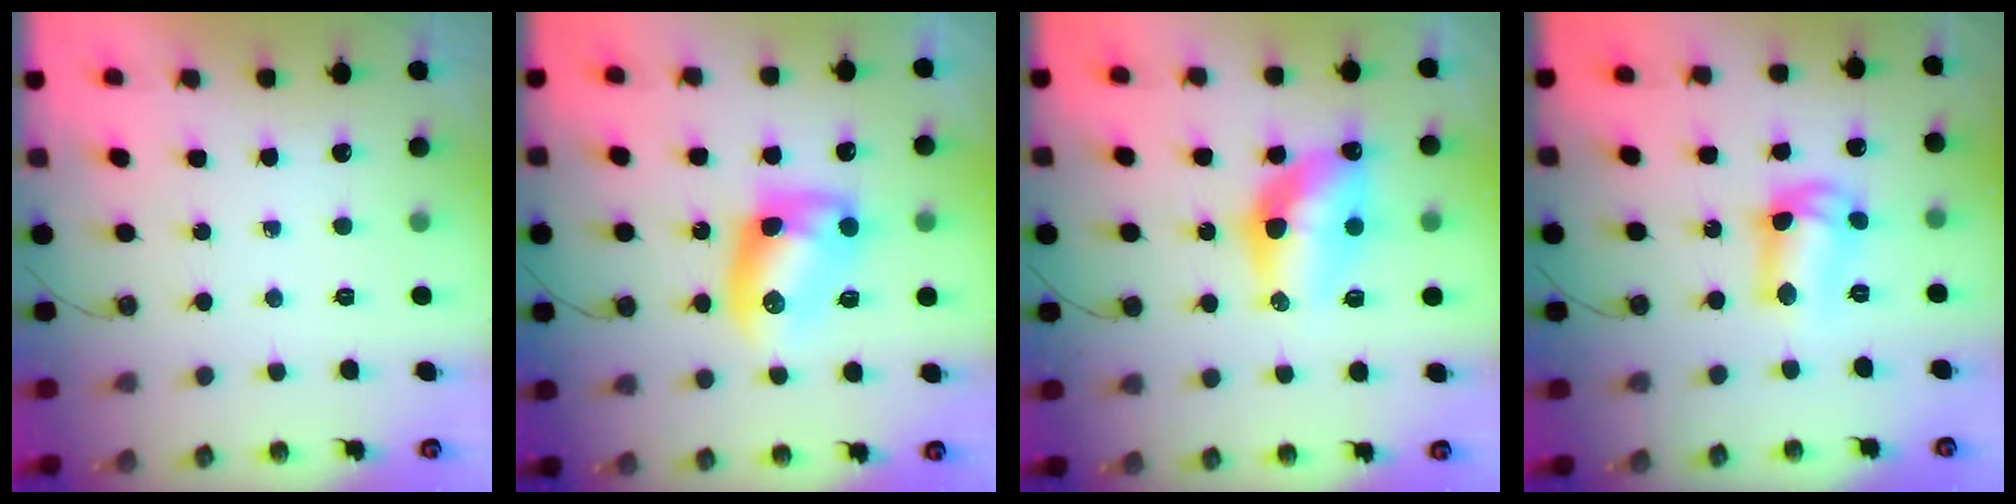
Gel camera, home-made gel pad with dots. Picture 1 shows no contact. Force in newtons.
{"total": 11.1, "press": 11.0, "slide": 0.4}
{"total": 11.4, "press": 11.4, "slide": 0.6}
{"total": 11.1, "press": 10.4, "slide": 3.9}